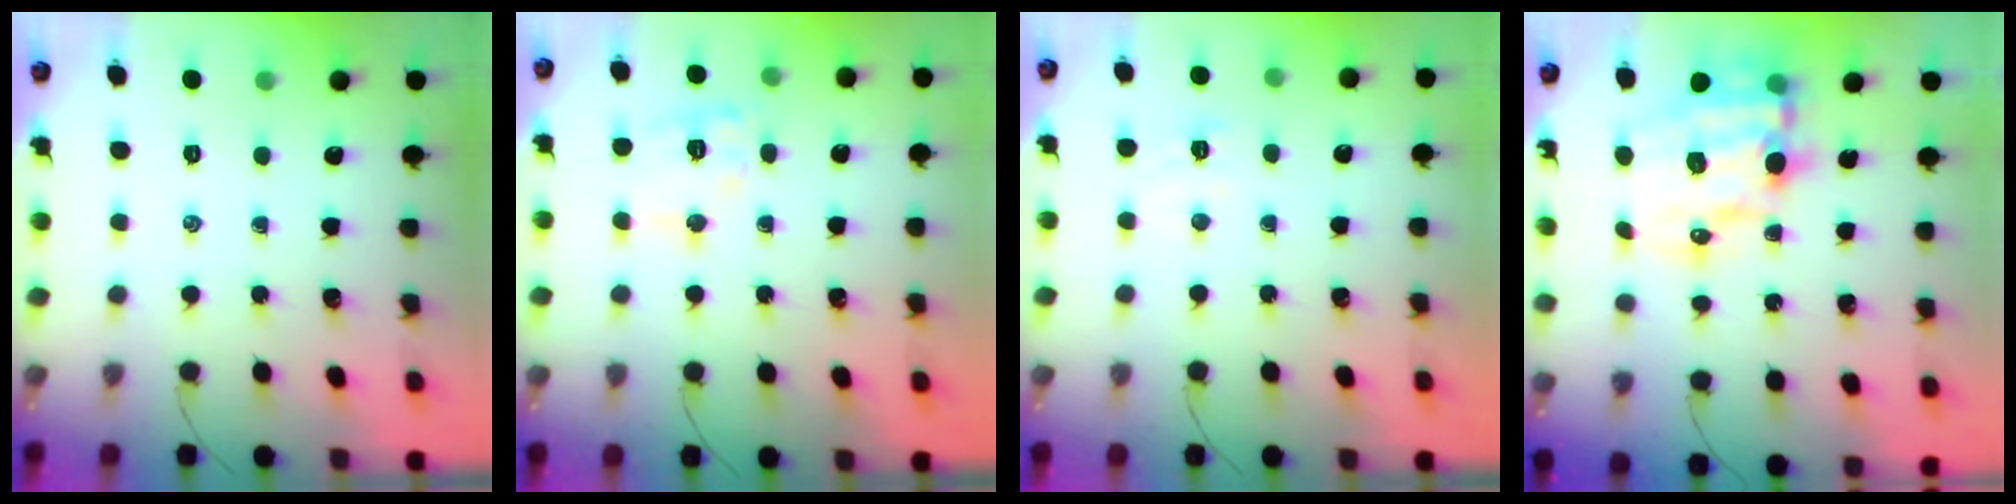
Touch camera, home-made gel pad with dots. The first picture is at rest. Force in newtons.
{"total": 10.2, "press": 10.2, "slide": 0.7}
{"total": 4.6, "press": 4.5, "slide": 1.0}
{"total": 17.8, "press": 17.4, "slide": 4.0}